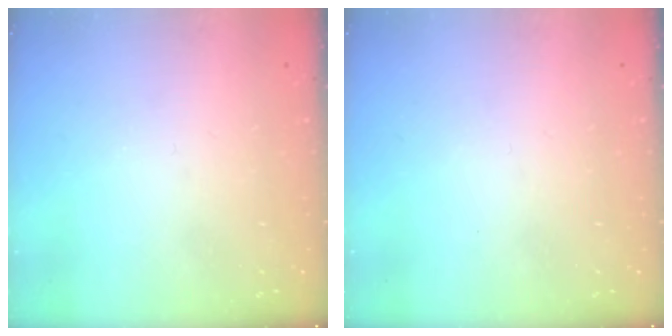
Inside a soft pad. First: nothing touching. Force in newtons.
{"total": 0.0}